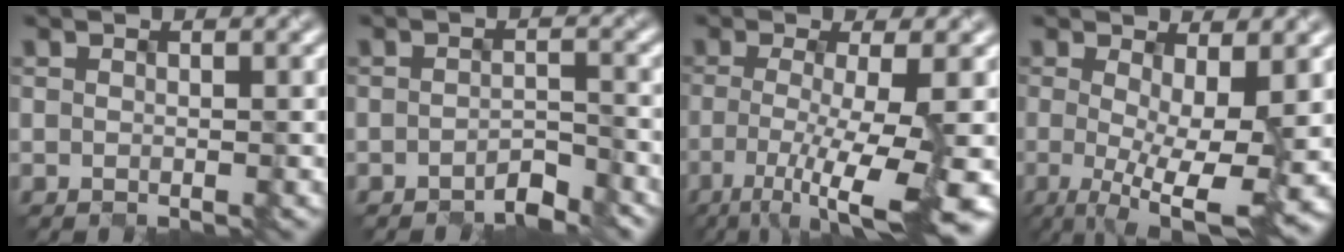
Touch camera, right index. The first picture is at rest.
{"total": 1.9, "force": [-1.8, 0.4, 0.5], "torque": [-0.009, 0.005, -0.031]}
{"total": 8.4, "force": [-2.2, 1.9, 7.8], "torque": [-0.112, -0.019, -0.034]}
{"total": 7.8, "force": [-0.5, 2.2, 7.5], "torque": [-0.111, -0.015, -0.002]}